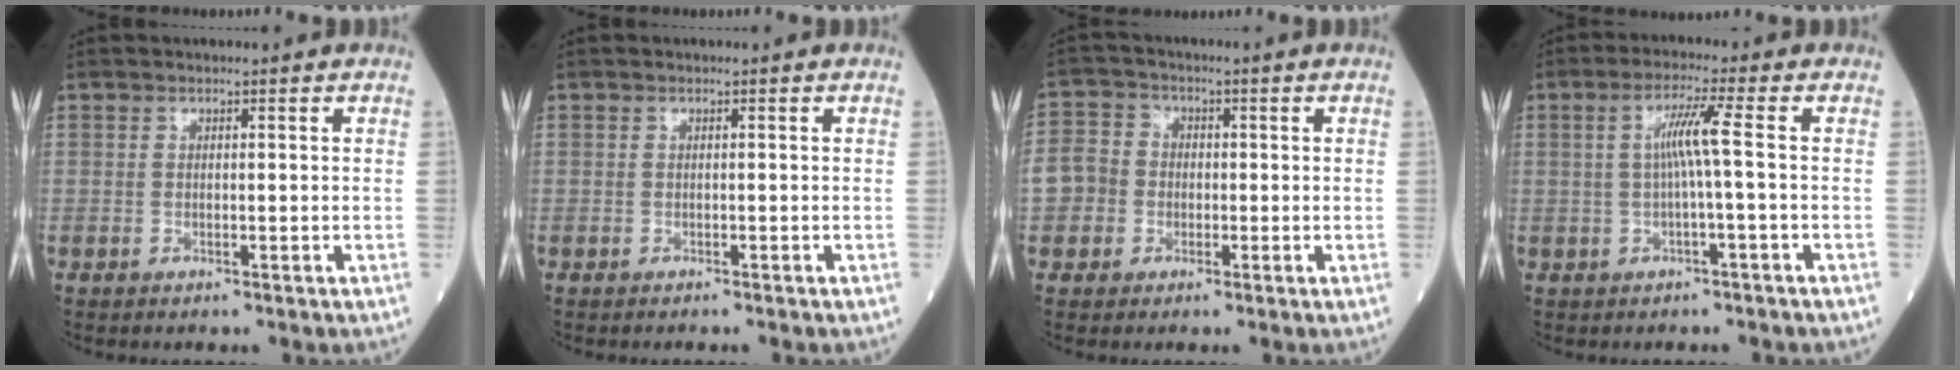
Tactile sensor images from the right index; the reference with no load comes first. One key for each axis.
{"total": 0.5, "fx": -0.5, "fy": 0.0, "fz": 0.2, "tx": 0.000, "ty": 0.000, "tz": -0.007}
{"total": 5.3, "fx": -1.1, "fy": 4.9, "fz": 1.6, "tx": -0.043, "ty": 0.021, "tz": -0.026}
{"total": 4.7, "fx": 0.1, "fy": -0.8, "fz": 4.6, "tx": -0.088, "ty": 0.011, "tz": 0.007}